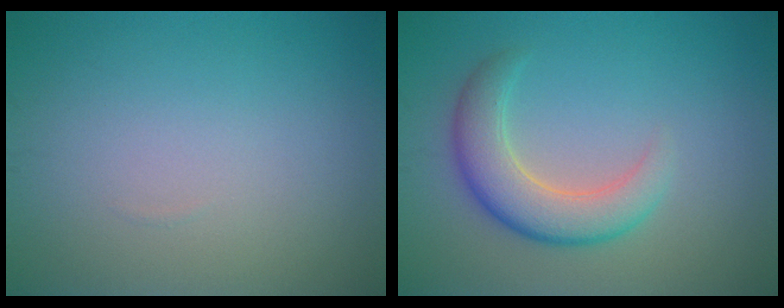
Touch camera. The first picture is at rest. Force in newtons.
{"total": 4.8, "press": 4.8, "slide": 0.2}